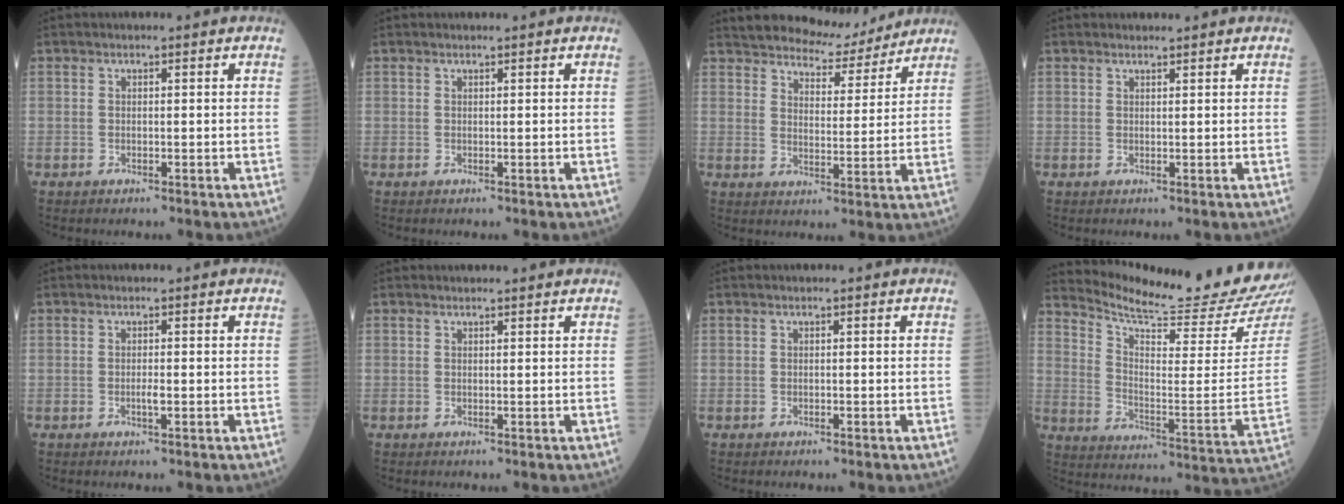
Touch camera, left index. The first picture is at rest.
{"total": 0.5, "force": [0.5, -0.1, 0.2], "torque": [-0.009, 0.001, 0.010]}
{"total": 9.8, "force": [9.3, 2.3, 2.1], "torque": [-0.034, 0.002, 0.134]}
{"total": 1.1, "force": [1.1, 0.0, 0.1], "torque": [-0.010, 0.003, 0.021]}
{"total": 0.9, "force": [-0.1, 0.1, 0.9], "torque": [-0.019, -0.002, -0.002]}
{"total": 2.3, "force": [2.2, 0.2, 0.3], "torque": [-0.011, 0.010, 0.029]}
{"total": 0.0}
{"total": 20.7, "force": [20.0, -1.3, 5.2], "torque": [-0.109, -0.120, 0.275]}